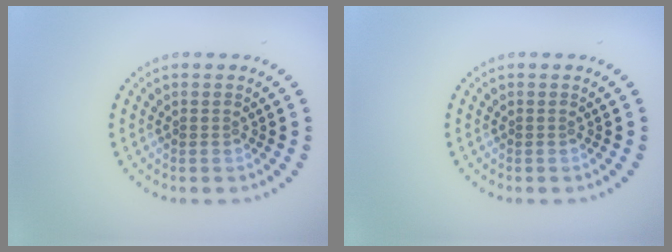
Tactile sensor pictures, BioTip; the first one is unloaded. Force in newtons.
{"total": 0.0}